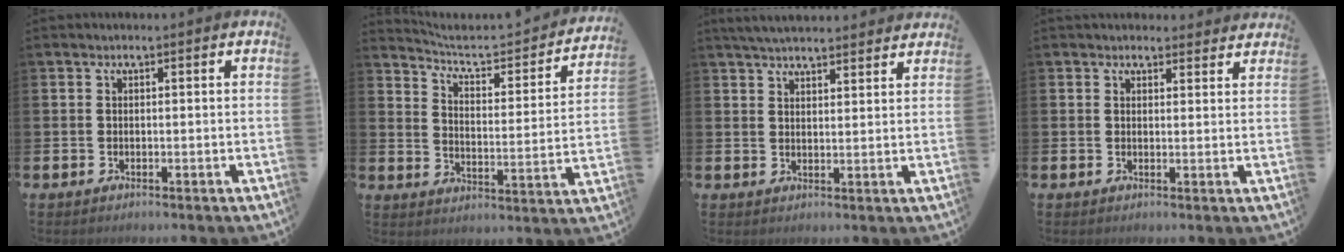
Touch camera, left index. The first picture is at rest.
{"total": 5.4, "force": [4.8, 1.4, 2.1], "torque": [-0.058, -0.041, 0.070]}
{"total": 4.4, "force": [4.3, 0.5, 0.8], "torque": [-0.023, -0.018, 0.080]}
{"total": 2.4, "force": [2.2, 0.8, 0.0], "torque": [0.014, -0.012, 0.038]}